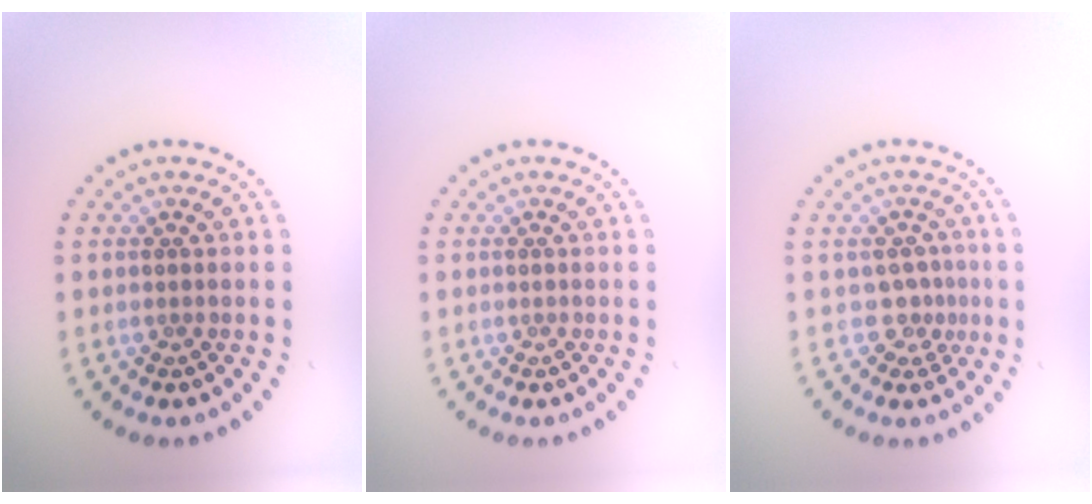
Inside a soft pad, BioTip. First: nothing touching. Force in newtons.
{"total": 0.0}
{"total": 2.2, "press": 1.5, "slide": 1.6}